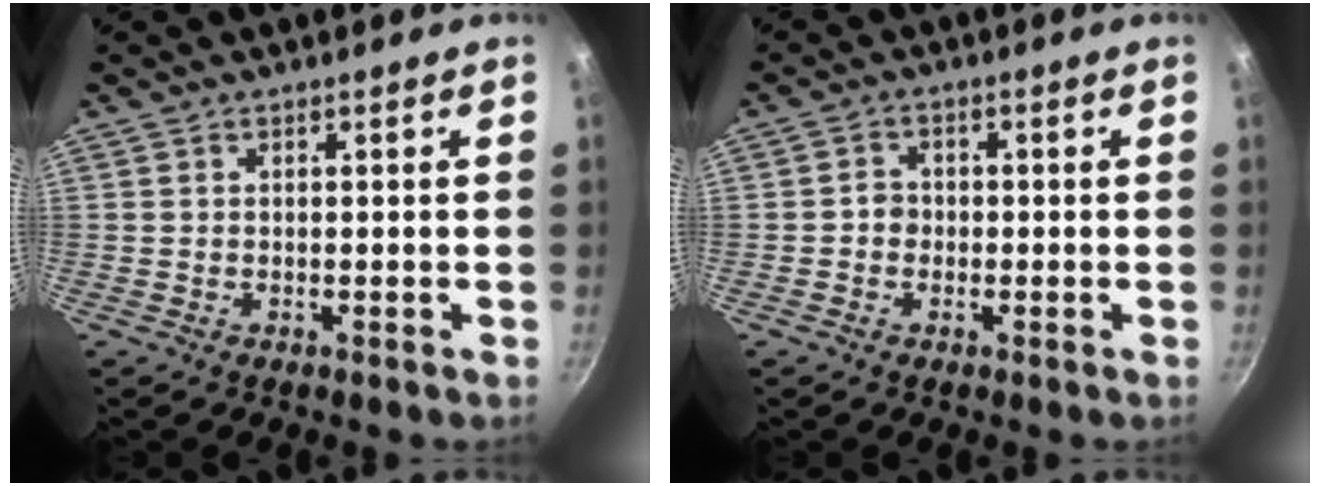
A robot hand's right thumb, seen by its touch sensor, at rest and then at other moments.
{"total": 2.5, "force": [-0.5, 2.2, 1.0], "torque": [0.001, 0.010, -0.012]}